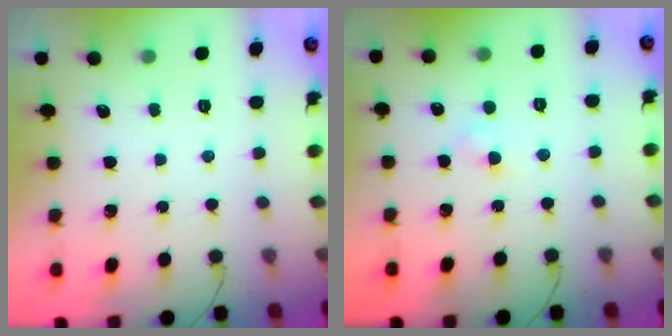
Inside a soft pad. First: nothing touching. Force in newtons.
{"total": 2.4, "press": 2.2, "slide": 1.0}